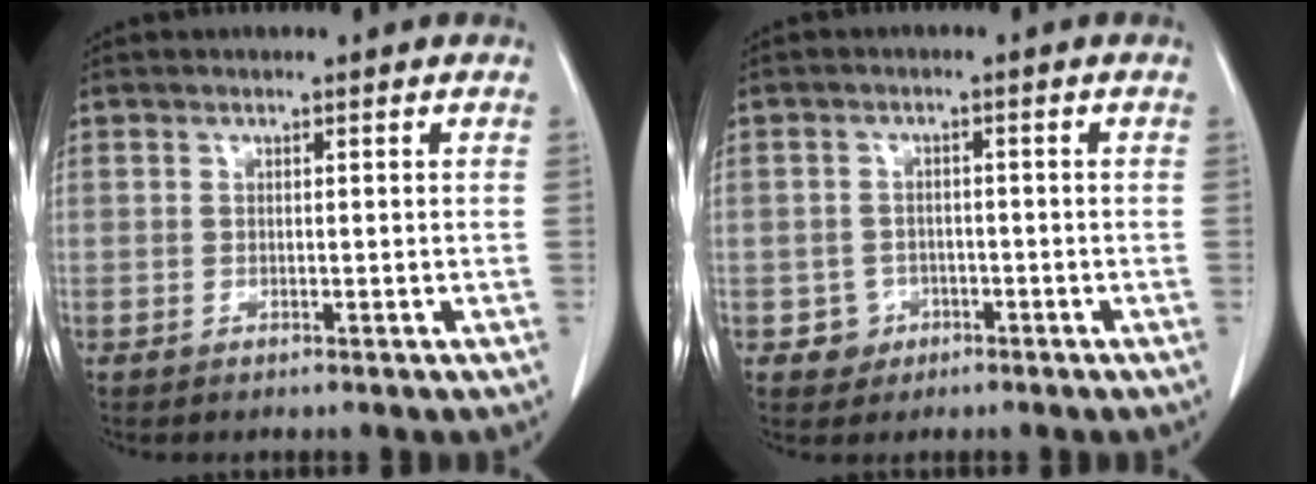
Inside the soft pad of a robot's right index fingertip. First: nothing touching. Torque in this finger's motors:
{"motor_torque": [-0.82, 0.37, -1.05, -0.21]}